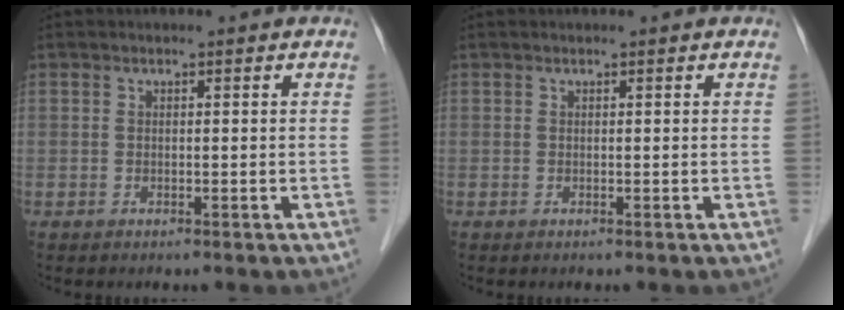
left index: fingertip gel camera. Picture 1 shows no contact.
{"total": 0.0}